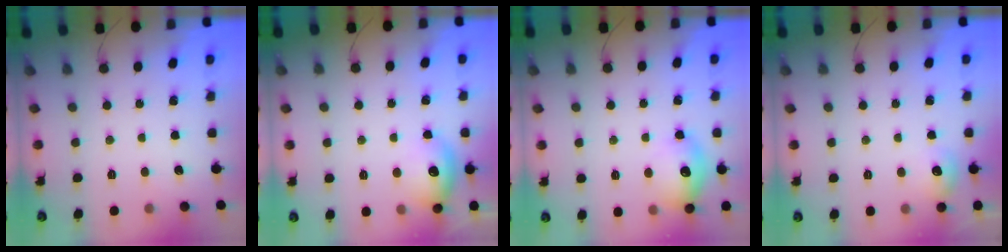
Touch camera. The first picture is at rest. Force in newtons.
{"total": 10.7, "press": 10.6, "slide": 1.5}
{"total": 13.0, "press": 13.0, "slide": 0.6}
{"total": 5.9, "press": 5.7, "slide": 1.5}